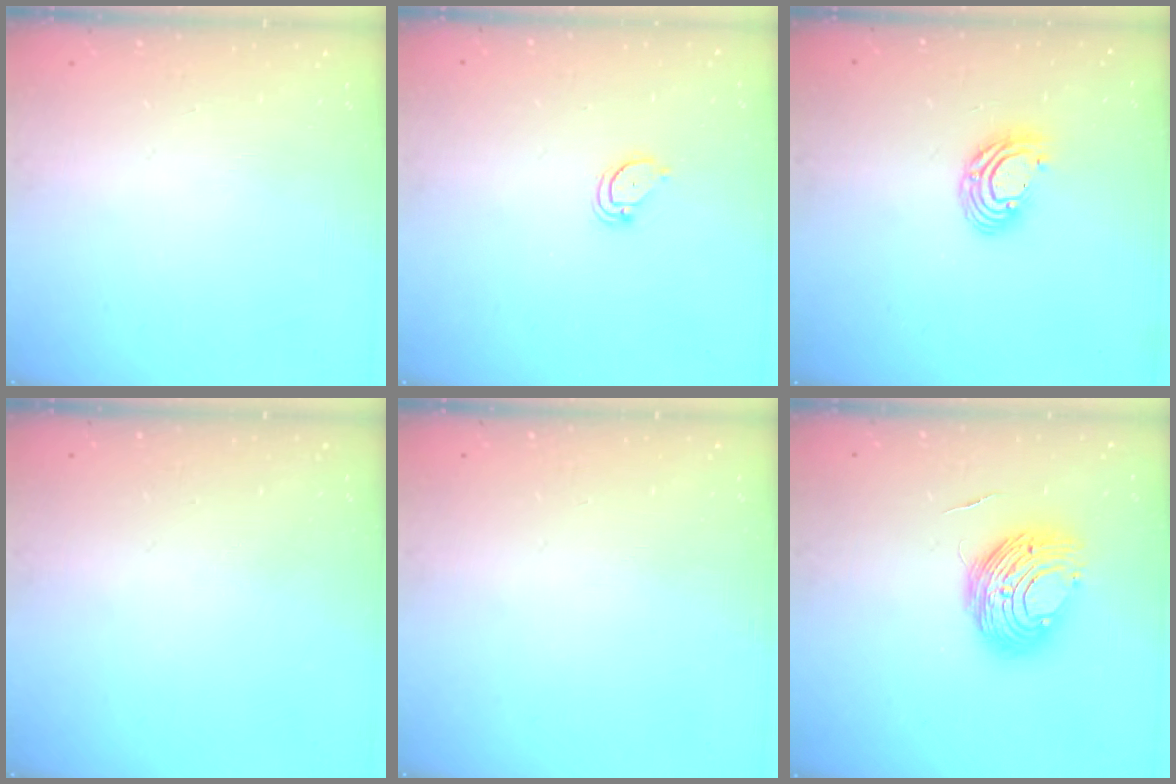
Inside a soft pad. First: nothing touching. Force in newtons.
{"total": 2.1, "press": 2.1, "slide": 0.2}
{"total": 8.0, "press": 8.0, "slide": 0.4}
{"total": 0.0}
{"total": 0.0}
{"total": 11.3, "press": 11.2, "slide": 1.2}